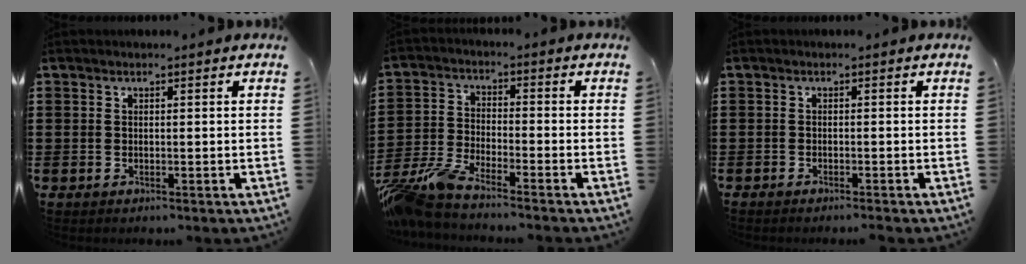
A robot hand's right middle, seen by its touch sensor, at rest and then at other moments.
{"total": 6.8, "force": [-6.2, 0.5, 2.7], "torque": [-0.087, -0.016, -0.130]}
{"total": 0.7, "force": [-0.7, -0.1, 0.1], "torque": [-0.004, -0.003, -0.014]}